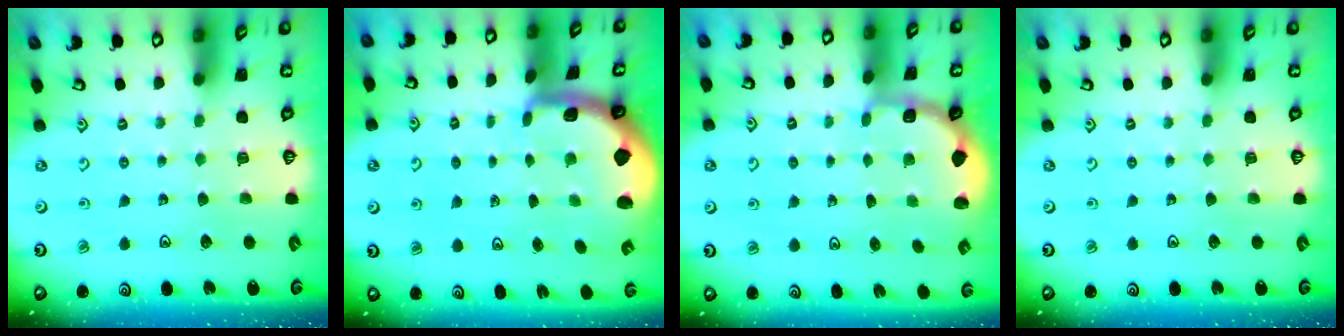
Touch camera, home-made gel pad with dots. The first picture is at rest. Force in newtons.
{"total": 1.7, "press": 1.7, "slide": 0.4}
{"total": 1.9, "press": 1.8, "slide": 0.7}
{"total": 0.0}